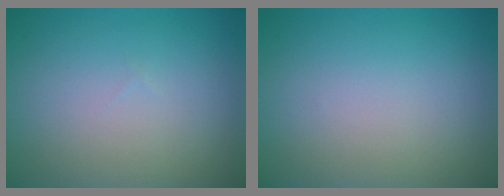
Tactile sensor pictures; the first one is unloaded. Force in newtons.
{"total": 0.0}